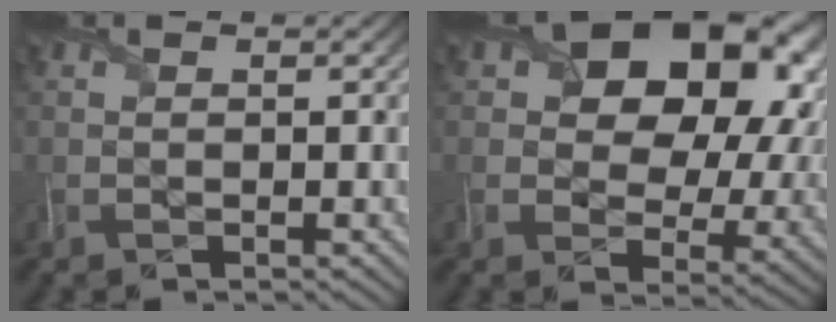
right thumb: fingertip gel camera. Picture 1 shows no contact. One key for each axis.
{"total": 15.9, "fx": 5.2, "fy": 10.9, "fz": 10.4, "tx": -0.143, "ty": 0.007, "tz": 0.085}